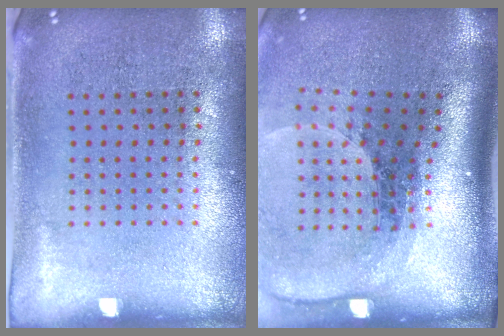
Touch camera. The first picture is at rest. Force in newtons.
{"total": 2.4, "press": 1.7, "slide": 1.7}